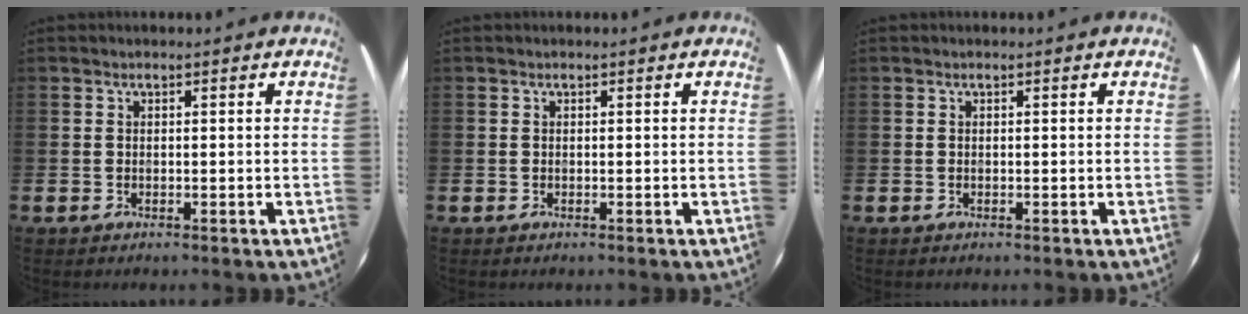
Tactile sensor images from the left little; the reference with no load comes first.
{"total": 0.0}
{"total": 0.0}